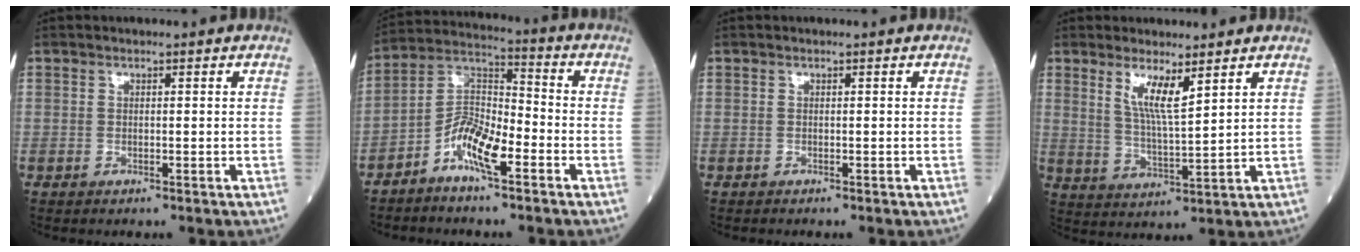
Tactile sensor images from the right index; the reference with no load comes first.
{"total": 8.4, "force": [-4.4, 2.4, 6.8], "torque": [-0.135, 0.017, -0.087]}
{"total": 0.0}
{"total": 5.7, "force": [3.3, 0.4, 4.7], "torque": [-0.090, -0.014, 0.067]}